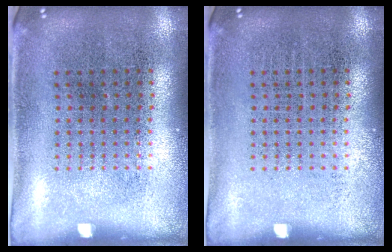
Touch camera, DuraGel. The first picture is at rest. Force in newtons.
{"total": 0.0}